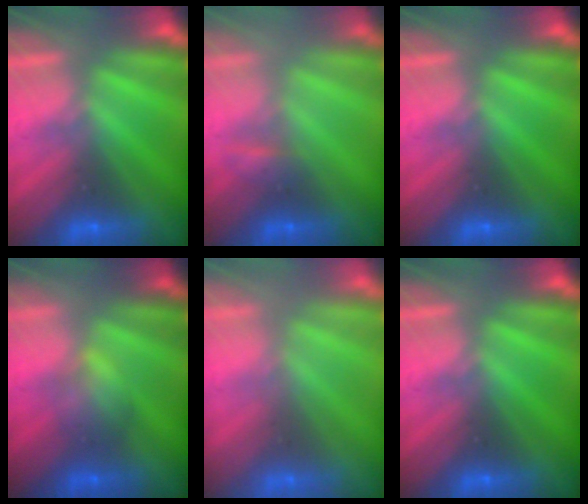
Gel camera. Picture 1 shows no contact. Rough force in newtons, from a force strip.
{"total": 2.1}
{"total": 0.0}
{"total": 1.9}
{"total": 2.9}
{"total": 0.0}